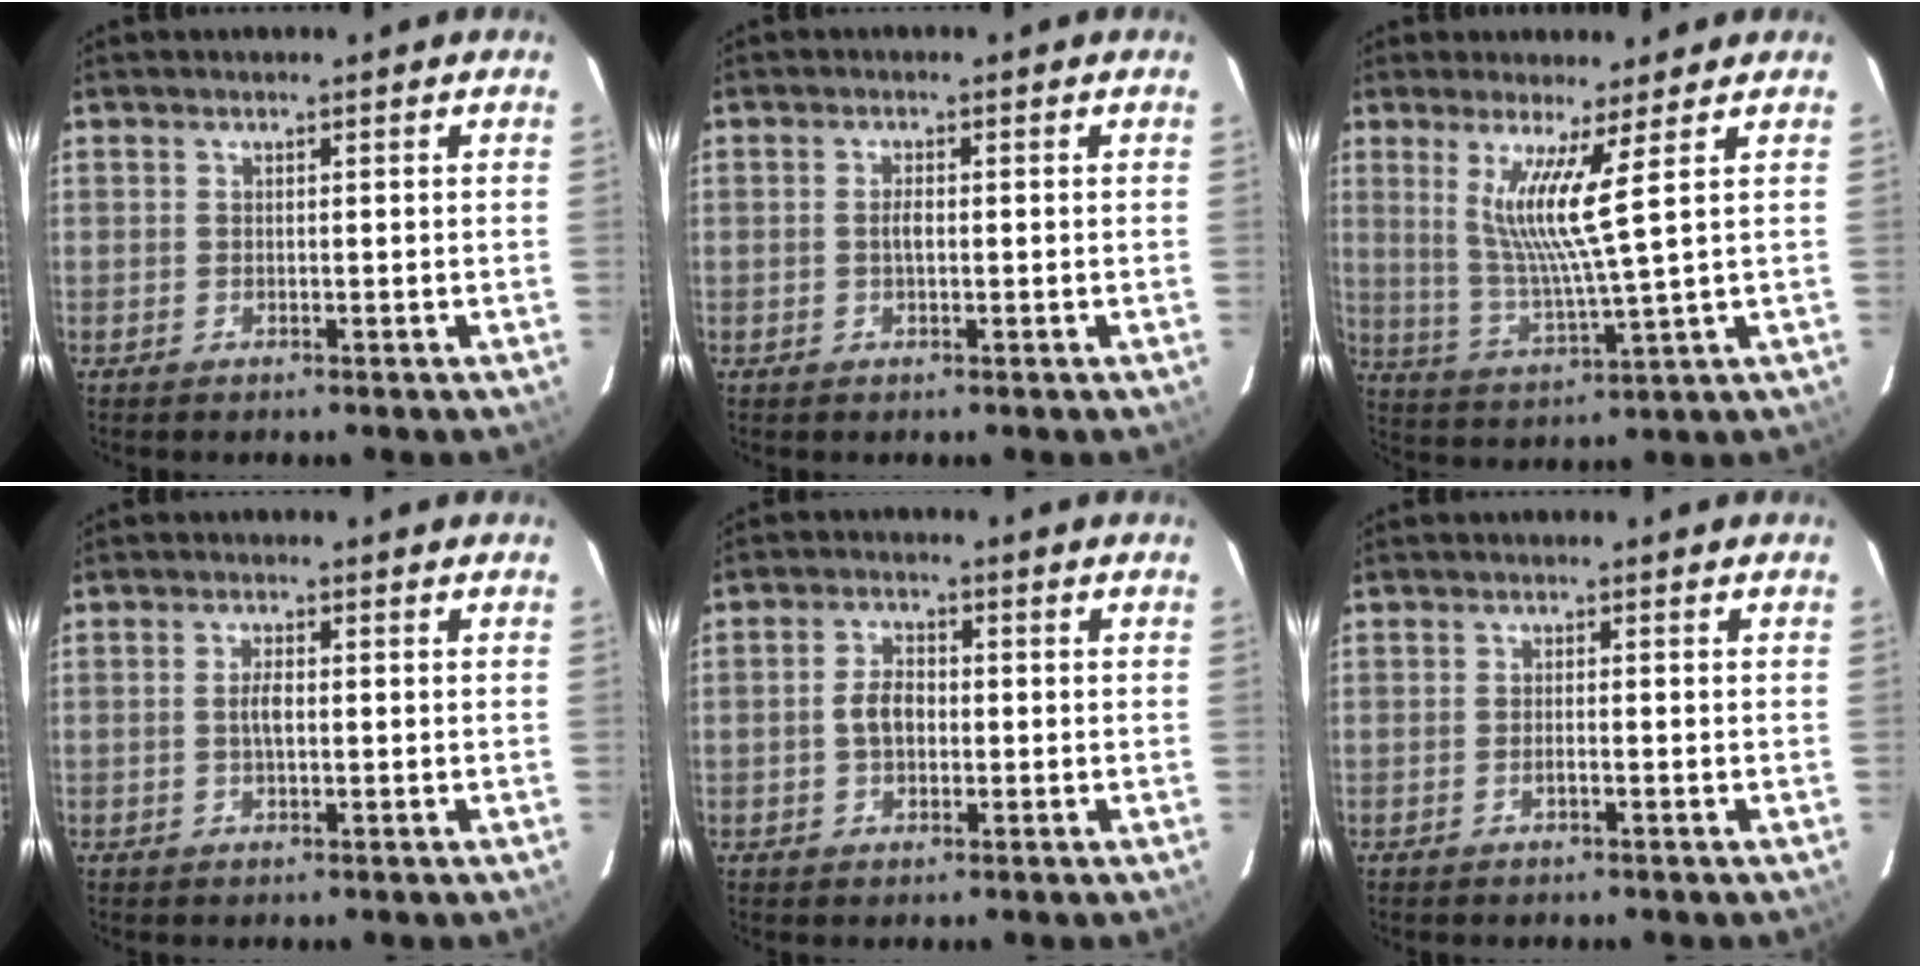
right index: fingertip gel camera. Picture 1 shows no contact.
{"total": 1.6, "force": [-0.2, 0.6, 1.5], "torque": [-0.029, 0.003, -0.005]}
{"total": 8.6, "force": [3.7, -1.3, 7.6], "torque": [-0.143, -0.019, 0.076]}
{"total": 2.3, "force": [-0.2, 0.8, 2.1], "torque": [-0.042, 0.003, -0.003]}
{"total": 4.3, "force": [-0.6, 2.8, 3.2], "torque": [-0.065, 0.010, -0.007]}
{"total": 1.1, "force": [-0.7, 0.0, 0.8], "torque": [-0.017, 0.000, -0.013]}